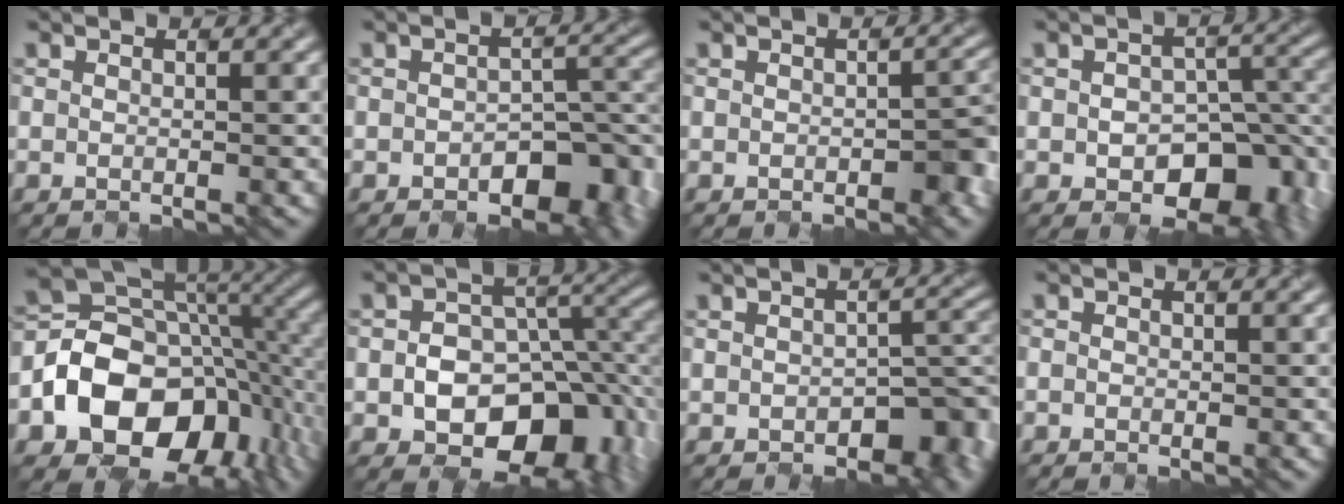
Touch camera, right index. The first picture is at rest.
{"total": 6.7, "force": [-2.9, 3.5, 4.9], "torque": [-0.076, -0.005, -0.031]}
{"total": 3.0, "force": [-0.9, 1.3, 2.5], "torque": [-0.029, 0.008, 0.000]}
{"total": 9.1, "force": [-3.1, 5.3, 6.8], "torque": [-0.102, -0.012, -0.028]}
{"total": 13.4, "force": [-5.0, 9.6, 7.9], "torque": [-0.133, -0.004, -0.087]}
{"total": 10.7, "force": [-3.8, 7.0, 7.2], "torque": [-0.112, -0.008, -0.049]}
{"total": 6.1, "force": [-2.4, 3.3, 4.6], "torque": [-0.052, -0.003, -0.017]}
{"total": 0.9, "force": [-0.6, -0.4, -0.5], "torque": [0.003, 0.002, -0.003]}